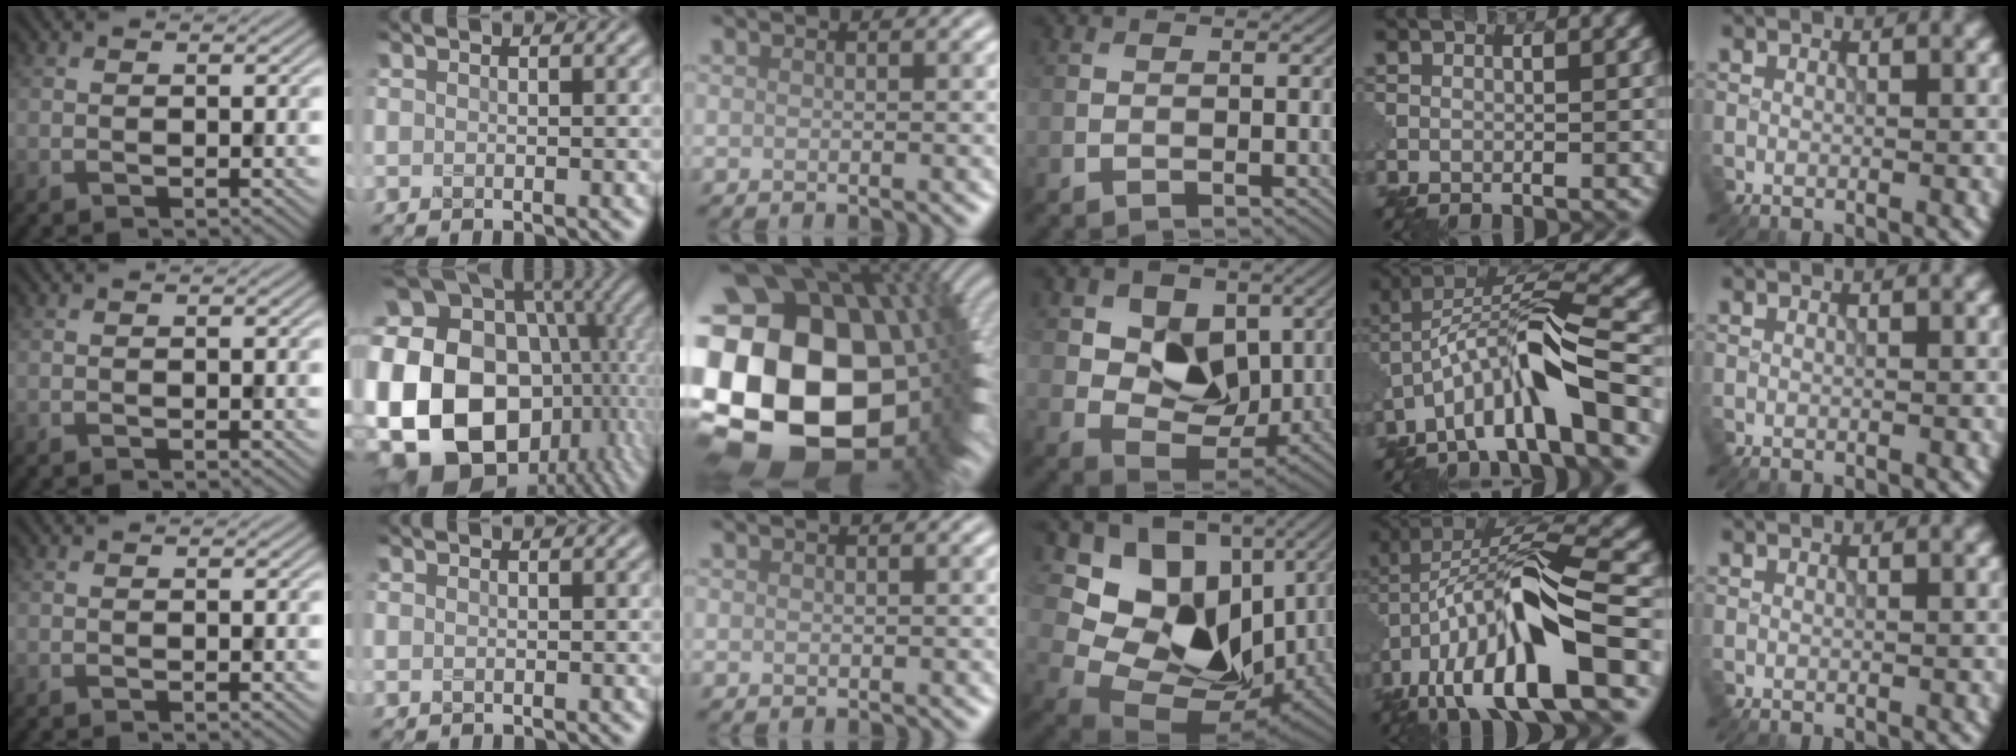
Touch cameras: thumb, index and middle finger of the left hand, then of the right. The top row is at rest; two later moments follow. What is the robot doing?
{"motion": "extract", "object": "pin"}